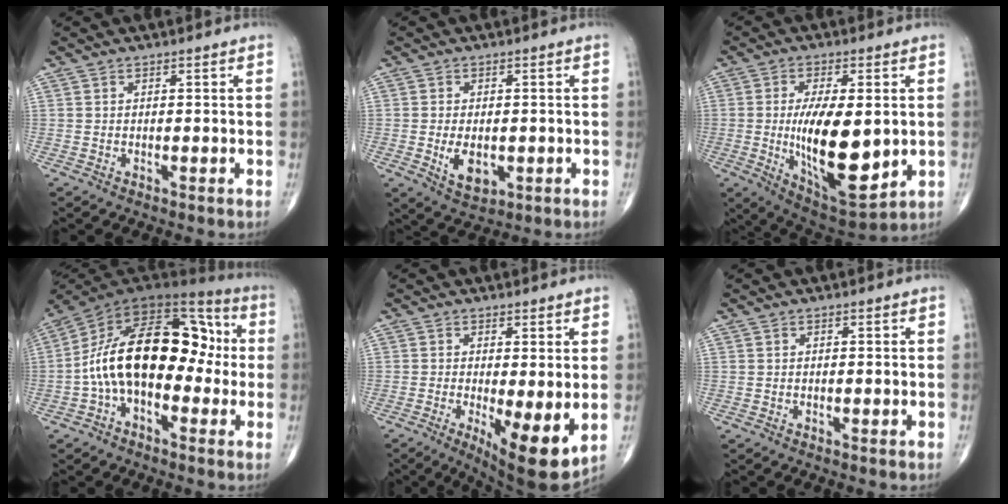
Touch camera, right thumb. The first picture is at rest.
{"total": 6.2, "force": [-1.2, 3.7, 4.8], "torque": [-0.072, -0.008, -0.011]}
{"total": 18.1, "force": [-1.2, 7.2, 16.6], "torque": [-0.263, -0.025, -0.002]}
{"total": 21.5, "force": [-1.0, 12.3, 17.6], "torque": [-0.280, 0.057, -0.029]}
{"total": 10.8, "force": [-2.0, 3.0, 10.2], "torque": [-0.153, -0.029, -0.024]}
{"total": 0.0}